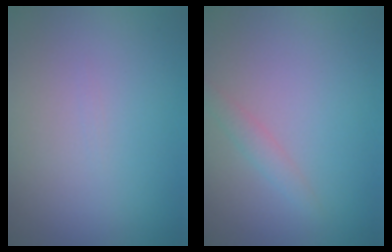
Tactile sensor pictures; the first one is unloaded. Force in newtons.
{"total": 1.3, "press": 1.3, "slide": 0.0}